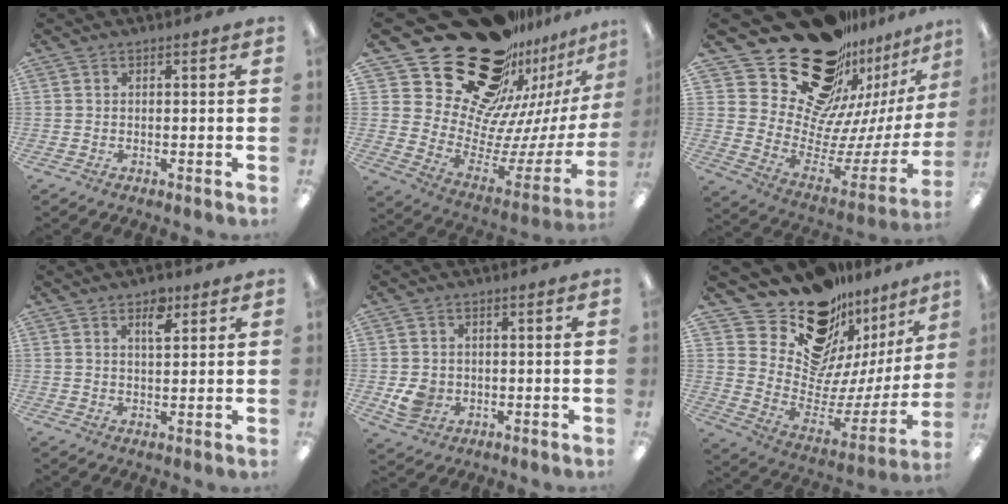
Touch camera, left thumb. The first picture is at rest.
{"total": 30.3, "force": [20.2, 16.1, 15.8], "torque": [-0.245, -0.180, 0.401]}
{"total": 27.3, "force": [18.1, 14.8, 14.2], "torque": [-0.222, -0.157, 0.354]}
{"total": 4.6, "force": [2.8, 2.1, 3.0], "torque": [-0.034, -0.009, 0.042]}
{"total": 4.9, "force": [-0.7, 4.5, 2.0], "torque": [-0.027, 0.002, -0.010]}
{"total": 19.8, "force": [16.6, 8.9, 6.1], "torque": [-0.097, -0.150, 0.303]}